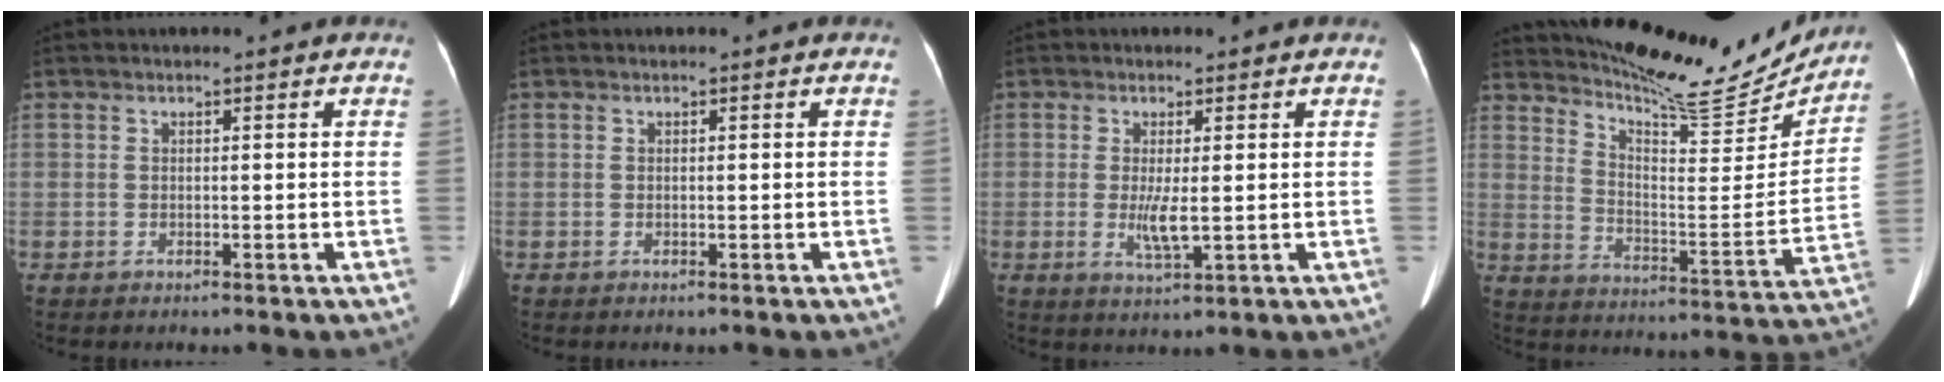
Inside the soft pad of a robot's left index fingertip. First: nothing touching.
{"total": 0.0}
{"total": 3.4, "force": [-0.1, 0.5, 3.4], "torque": [-0.066, -0.009, 0.003]}
{"total": 18.9, "force": [17.9, 2.8, 5.3], "torque": [-0.086, -0.050, 0.250]}